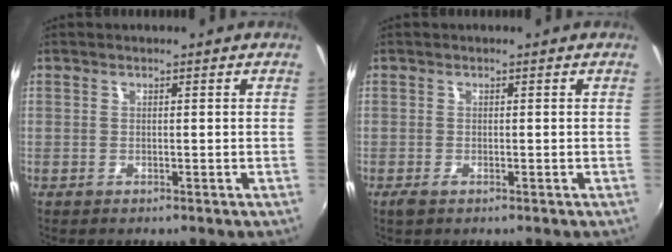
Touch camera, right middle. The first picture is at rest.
{"total": 1.4, "force": [-0.9, 0.5, 0.9], "torque": [-0.018, -0.006, -0.016]}